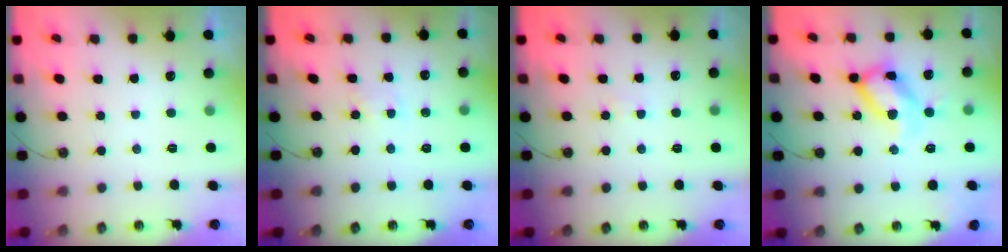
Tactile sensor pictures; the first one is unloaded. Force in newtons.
{"total": 2.5, "press": 2.5, "slide": 0.3}
{"total": 1.5, "press": 1.5, "slide": 0.3}
{"total": 16.3, "press": 16.3, "slide": 0.9}